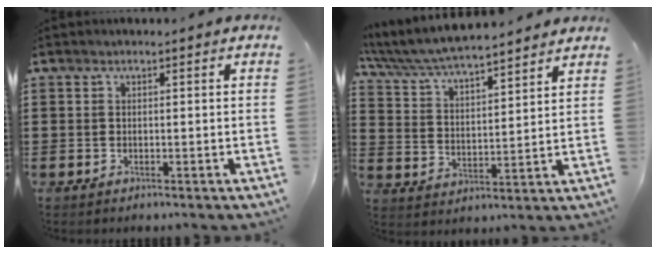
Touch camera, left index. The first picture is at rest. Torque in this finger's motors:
{"motor_torque": [1.43, -0.70, 1.05, 0.21]}